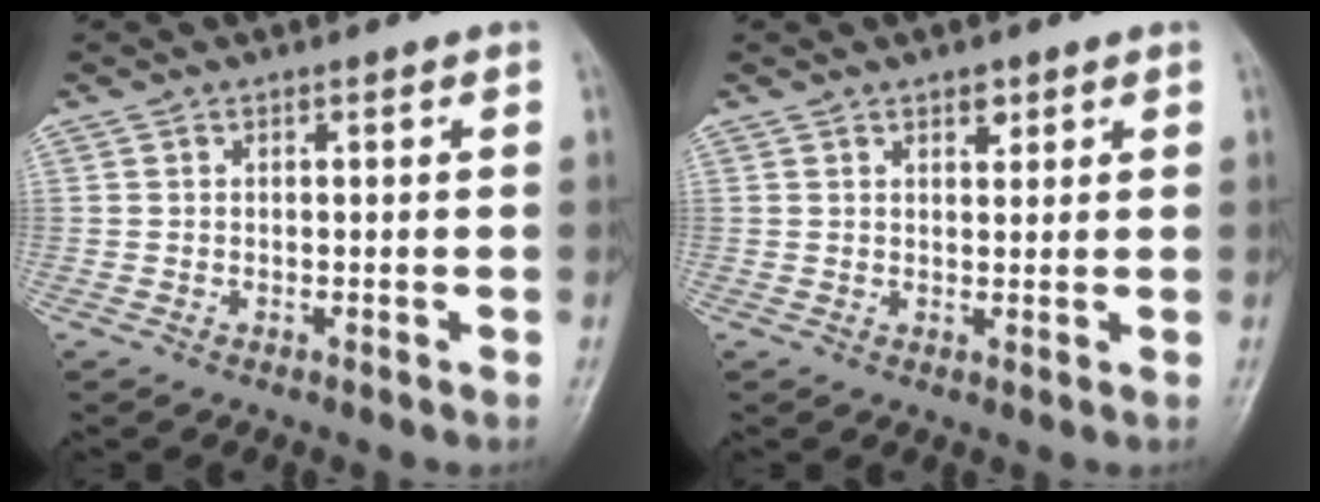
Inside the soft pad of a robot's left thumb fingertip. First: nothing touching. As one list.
[{"total": 2.5, "force": [1.6, 1.3, 1.4], "torque": [-0.010, -0.008, 0.024]}]